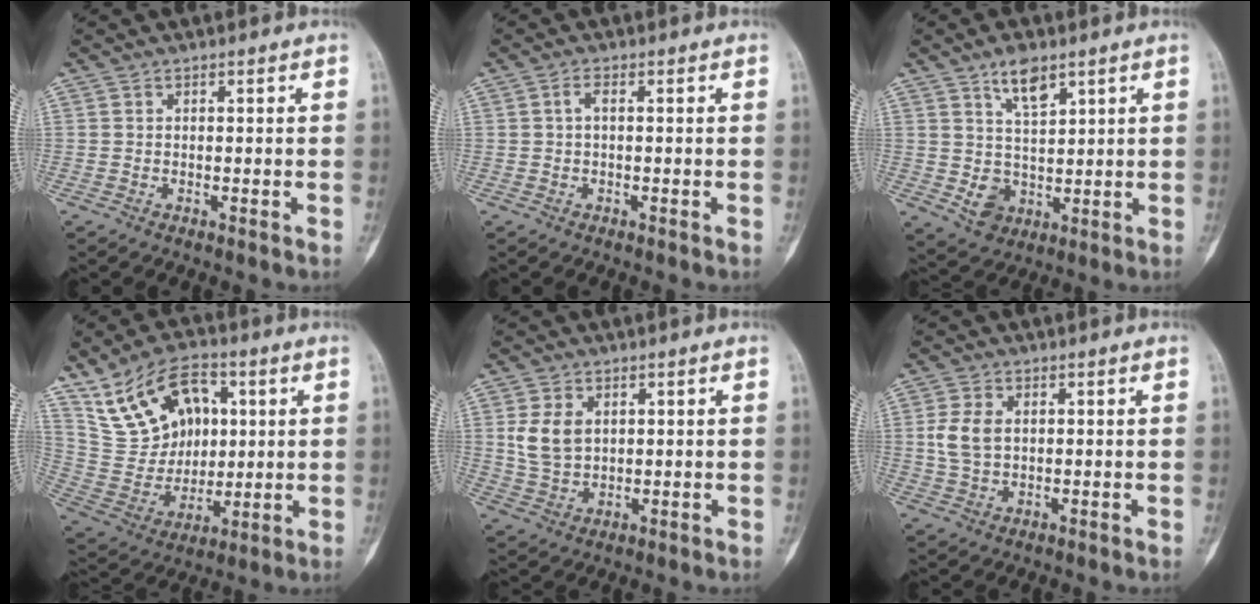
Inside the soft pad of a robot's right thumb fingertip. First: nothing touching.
{"total": 1.4, "force": [0.1, 0.6, 1.3], "torque": [-0.027, 0.003, 0.000]}
{"total": 8.3, "force": [4.0, 5.2, 5.0], "torque": [-0.061, -0.030, 0.081]}
{"total": 17.9, "force": [6.7, 12.3, 11.2], "torque": [-0.162, -0.011, 0.139]}
{"total": 6.9, "force": [1.6, 4.9, 4.6], "torque": [-0.079, -0.005, 0.039]}
{"total": 5.8, "force": [0.8, 3.9, 4.3], "torque": [-0.090, 0.002, 0.019]}